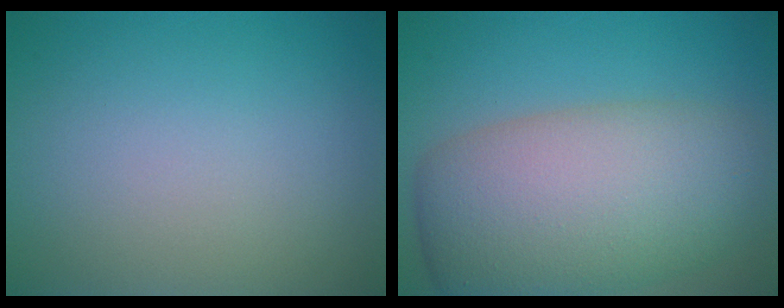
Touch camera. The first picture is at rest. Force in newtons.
{"total": 10.5, "press": 10.5, "slide": 0.7}